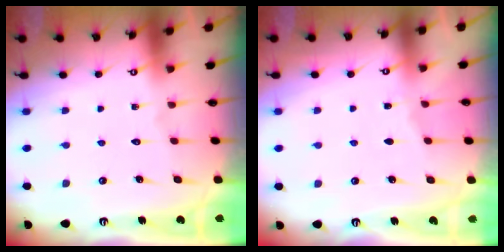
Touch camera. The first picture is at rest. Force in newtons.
{"total": 2.3, "press": 2.3, "slide": 0.3}